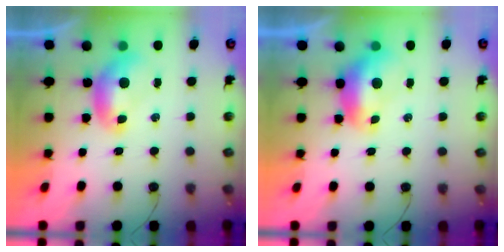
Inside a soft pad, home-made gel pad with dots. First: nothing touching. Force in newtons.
{"total": 1.5, "press": 1.4, "slide": 0.7}